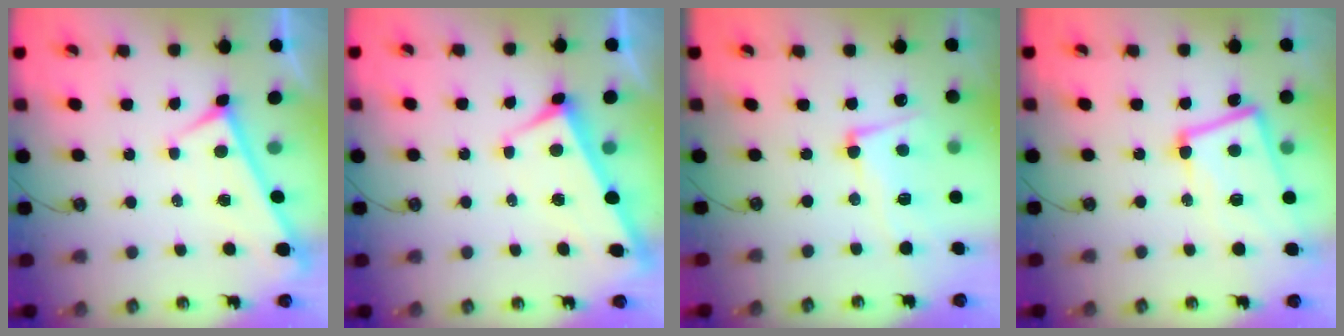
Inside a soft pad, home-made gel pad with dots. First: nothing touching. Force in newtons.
{"total": 2.9, "press": 2.7, "slide": 0.9}
{"total": 6.3, "press": 6.0, "slide": 1.7}
{"total": 10.8, "press": 10.6, "slide": 2.1}